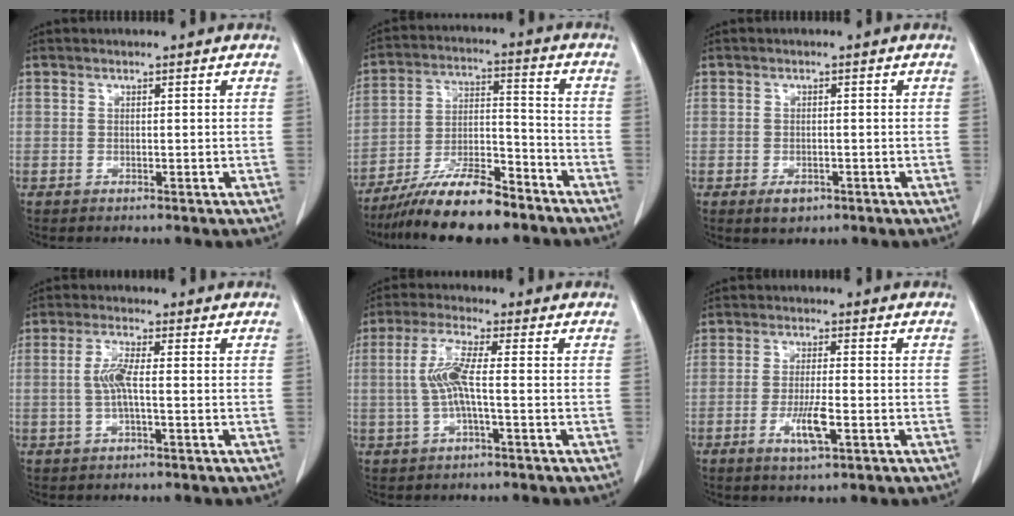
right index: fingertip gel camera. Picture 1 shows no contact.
{"total": 12.6, "force": [-10.2, 2.5, 7.0], "torque": [-0.123, -0.001, -0.182]}
{"total": 2.6, "force": [-1.3, 1.9, 1.3], "torque": [-0.015, 0.000, -0.009]}
{"total": 3.9, "force": [-0.2, 0.5, 3.8], "torque": [-0.085, 0.003, -0.005]}
{"total": 6.0, "force": [-0.2, 0.5, 6.0], "torque": [-0.130, 0.008, -0.008]}
{"total": 5.1, "force": [-1.9, 0.6, 4.7], "torque": [-0.092, -0.008, -0.032]}